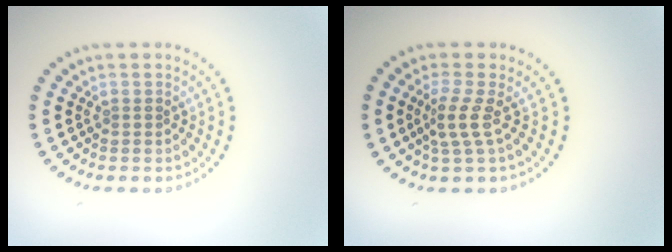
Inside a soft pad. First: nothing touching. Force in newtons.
{"total": 2.3, "press": 1.6, "slide": 1.7}